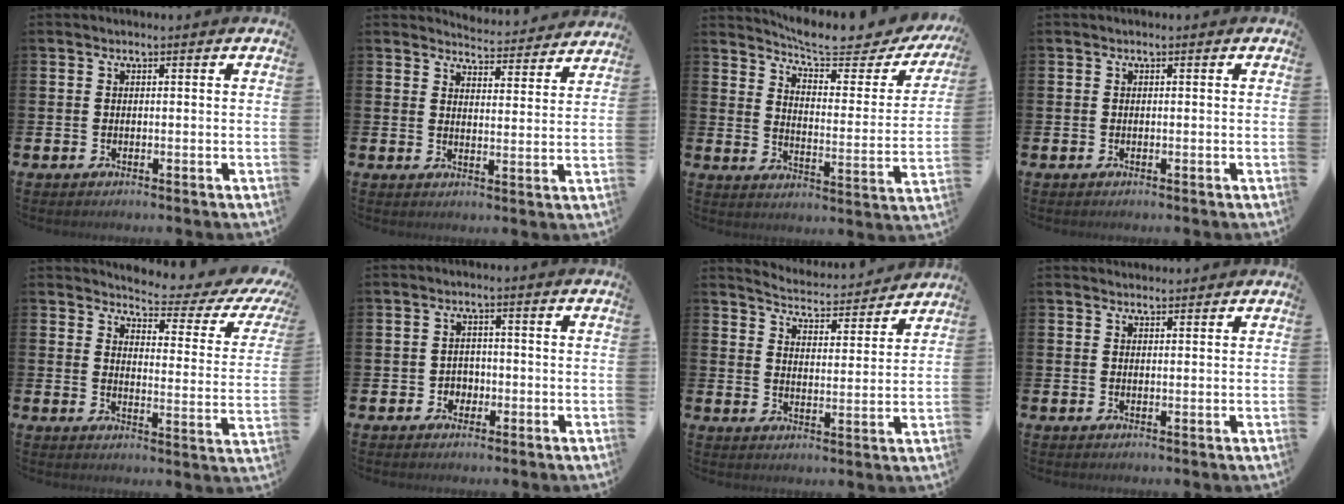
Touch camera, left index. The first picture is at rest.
{"total": 4.8, "force": [4.7, 0.4, 0.0], "torque": [0.002, -0.042, 0.081]}
{"total": 7.4, "force": [6.8, 1.3, 2.7], "torque": [-0.066, -0.052, 0.110]}
{"total": 0.0}
{"total": 4.4, "force": [3.9, 1.0, 1.6], "torque": [-0.033, -0.041, 0.055]}
{"total": 2.1, "force": [-0.8, 1.9, 0.5], "torque": [-0.014, 0.006, -0.021]}
{"total": 4.8, "force": [4.8, 0.5, 0.0], "torque": [-0.014, -0.046, 0.078]}
{"total": 1.7, "force": [1.7, 0.4, 0.0], "torque": [0.014, -0.010, 0.027]}